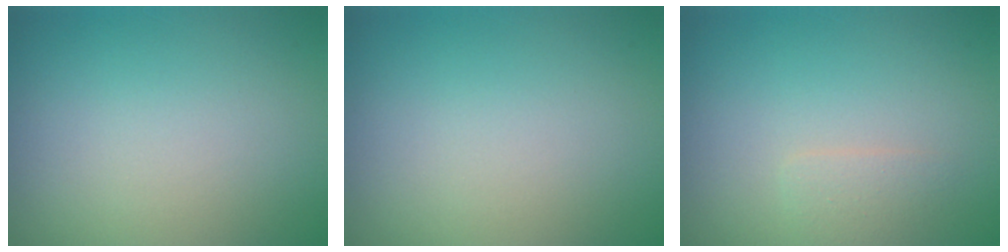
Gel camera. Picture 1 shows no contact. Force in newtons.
{"total": 0.0}
{"total": 1.0, "press": 1.0, "slide": 0.0}